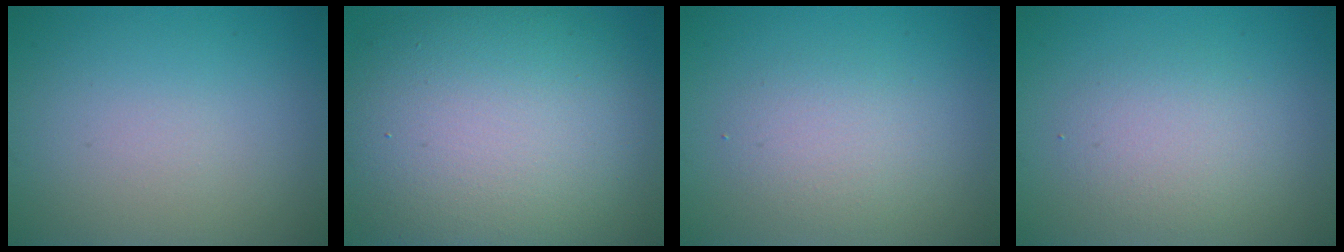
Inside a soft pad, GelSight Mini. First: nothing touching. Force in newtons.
{"total": 13.8, "press": 13.8, "slide": 1.1}
{"total": 2.4, "press": 2.4, "slide": 0.1}
{"total": 2.7, "press": 2.7, "slide": 0.2}